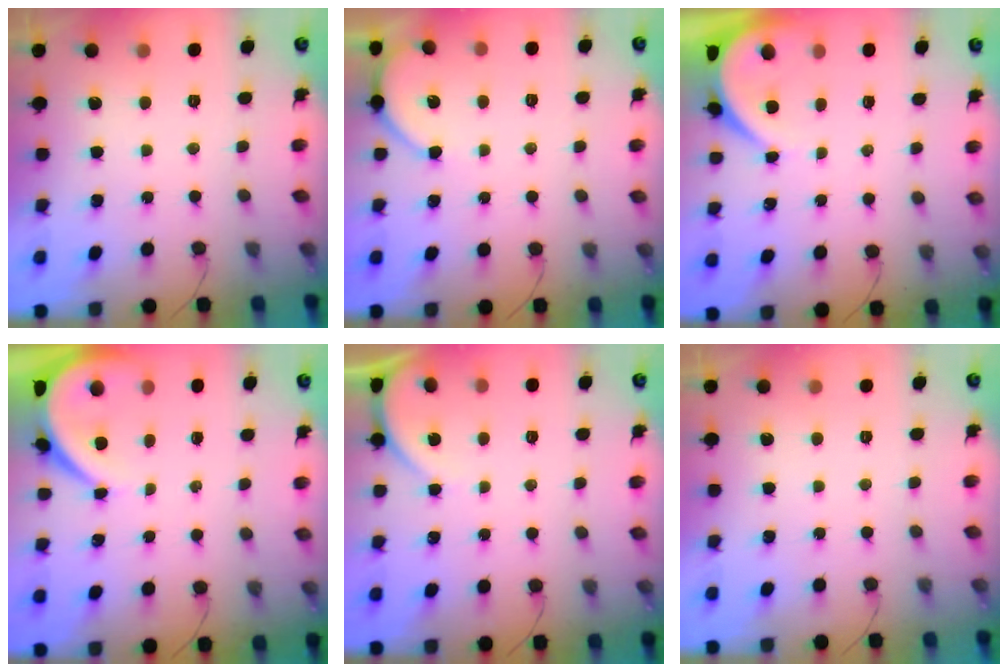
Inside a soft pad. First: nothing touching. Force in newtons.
{"total": 4.6, "press": 4.6, "slide": 0.5}
{"total": 3.5, "press": 3.4, "slide": 0.5}
{"total": 5.4, "press": 5.4, "slide": 0.7}
{"total": 3.1, "press": 3.1, "slide": 0.2}
{"total": 0.0}